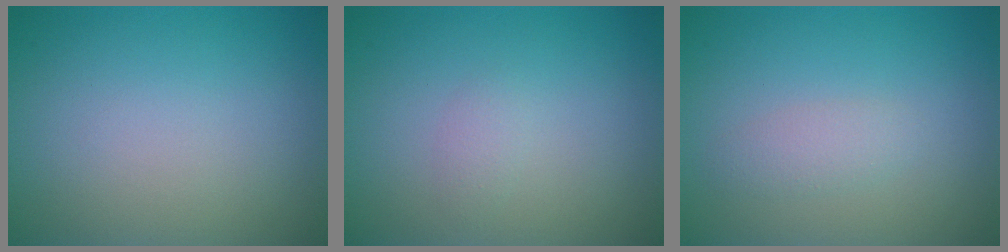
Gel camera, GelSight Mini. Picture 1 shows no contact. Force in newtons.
{"total": 0.8, "press": 0.8, "slide": 0.0}
{"total": 1.4, "press": 1.4, "slide": 0.1}